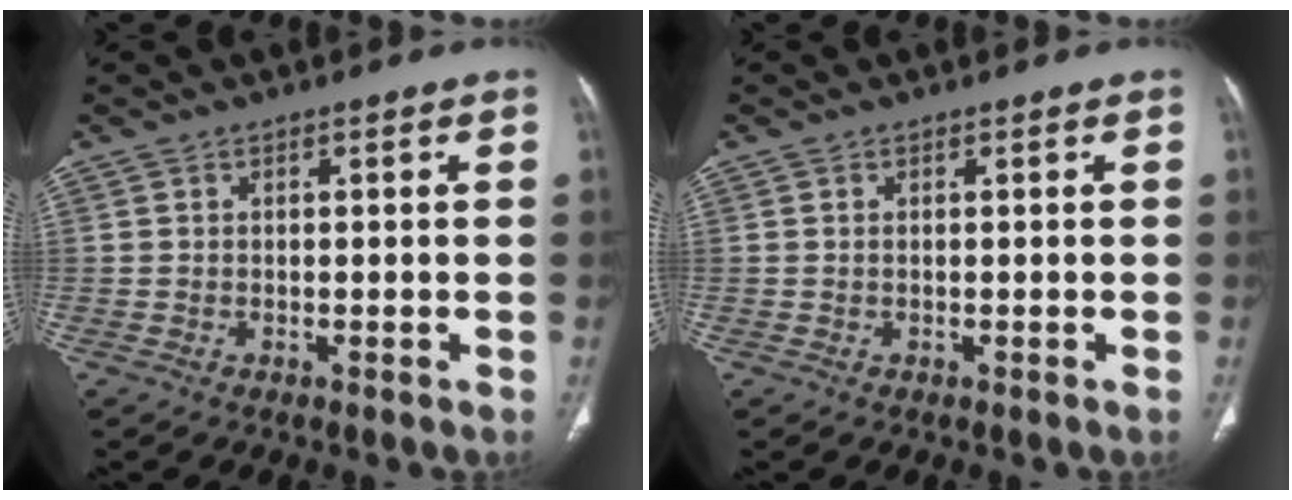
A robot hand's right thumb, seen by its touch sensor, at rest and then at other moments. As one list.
[{"total": 0.0}]